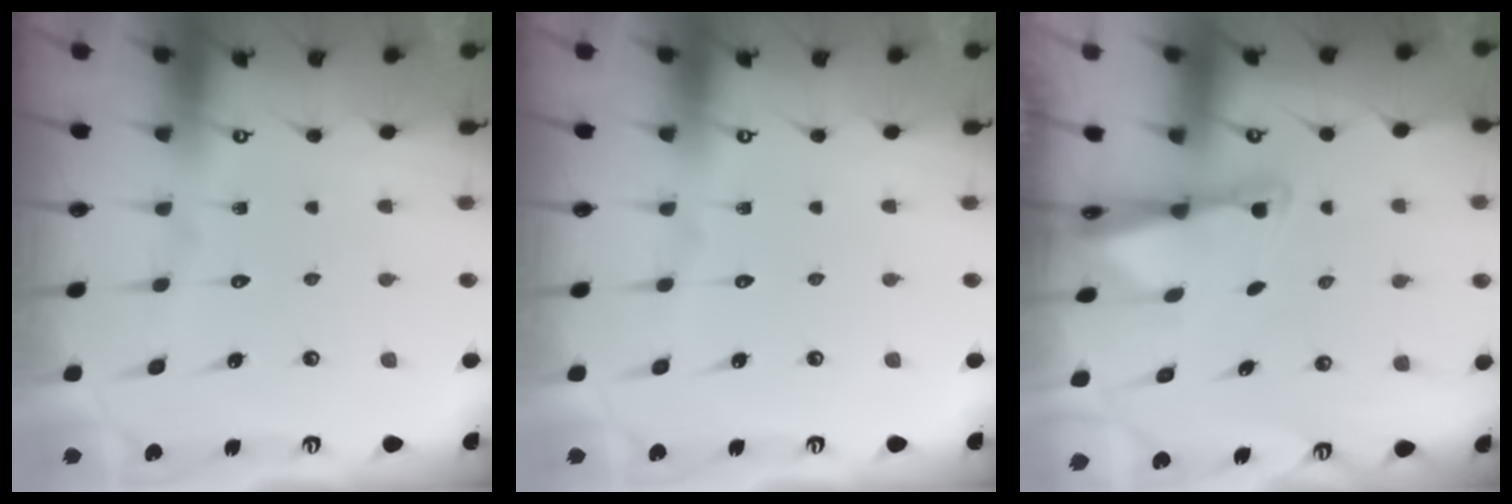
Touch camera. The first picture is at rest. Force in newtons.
{"total": 0.0}
{"total": 1.9, "press": 1.9, "slide": 0.4}